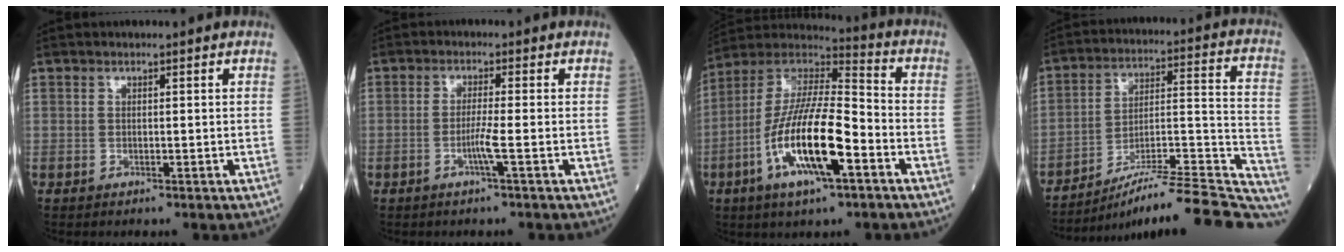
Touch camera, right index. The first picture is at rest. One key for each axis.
{"total": 2.8, "fx": -1.0, "fy": -0.7, "fz": 2.5, "tx": -0.053, "ty": -0.004, "tz": -0.021}
{"total": 17.0, "fx": -6.0, "fy": 3.6, "fz": 15.6, "tx": -0.309, "ty": -0.006, "tz": -0.109}
{"total": 25.5, "fx": -22.1, "fy": 1.4, "fz": 12.5, "tx": -0.114, "ty": 0.011, "tz": -0.319}